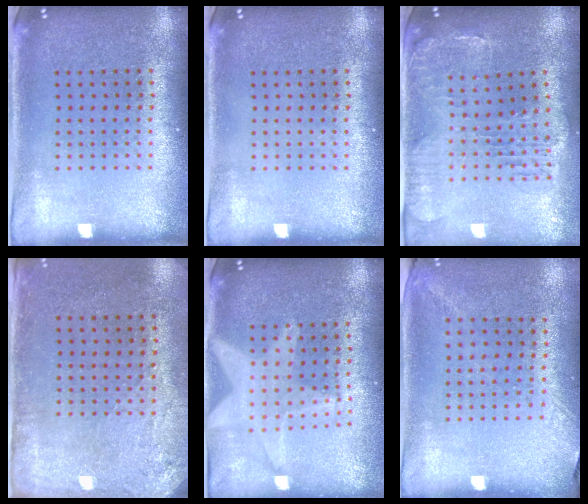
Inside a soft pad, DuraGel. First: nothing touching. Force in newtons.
{"total": 0.0}
{"total": 1.5, "press": 1.4, "slide": 0.4}
{"total": 2.8, "press": 2.3, "slide": 1.6}
{"total": 2.0, "press": 1.7, "slide": 1.0}
{"total": 1.3, "press": 1.0, "slide": 0.9}